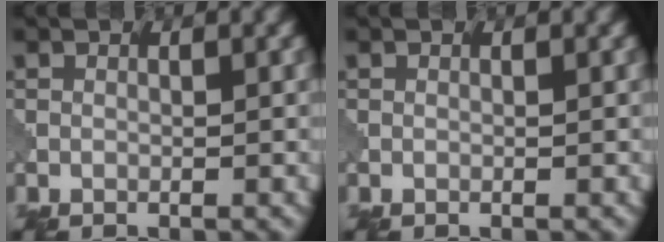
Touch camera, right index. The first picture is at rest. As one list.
[{"total": 0.0}]